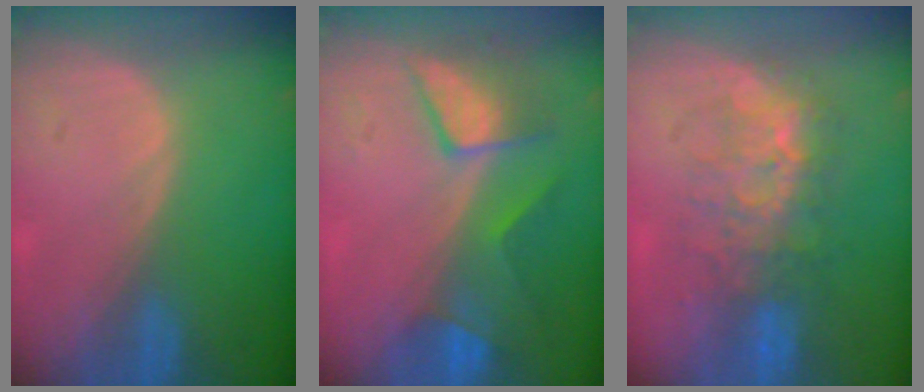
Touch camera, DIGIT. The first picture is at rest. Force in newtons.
{"total": 7.5, "press": 7.0, "slide": 2.6}
{"total": 8.0, "press": 7.8, "slide": 2.1}